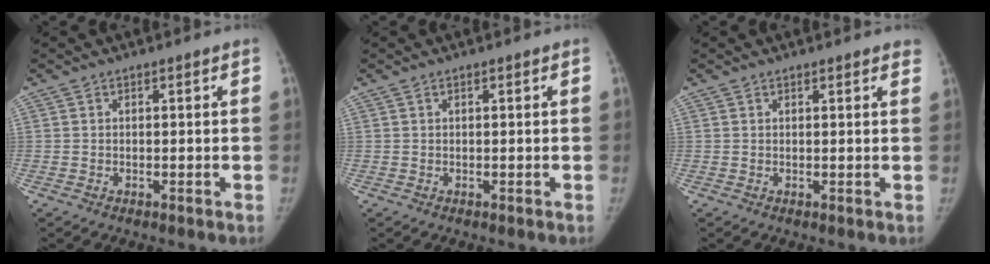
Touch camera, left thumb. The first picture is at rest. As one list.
[{"total": 0.0}, {"total": 2.4, "force": [2.1, 0.9, 0.8], "torque": [0.007, -0.003, 0.012]}]